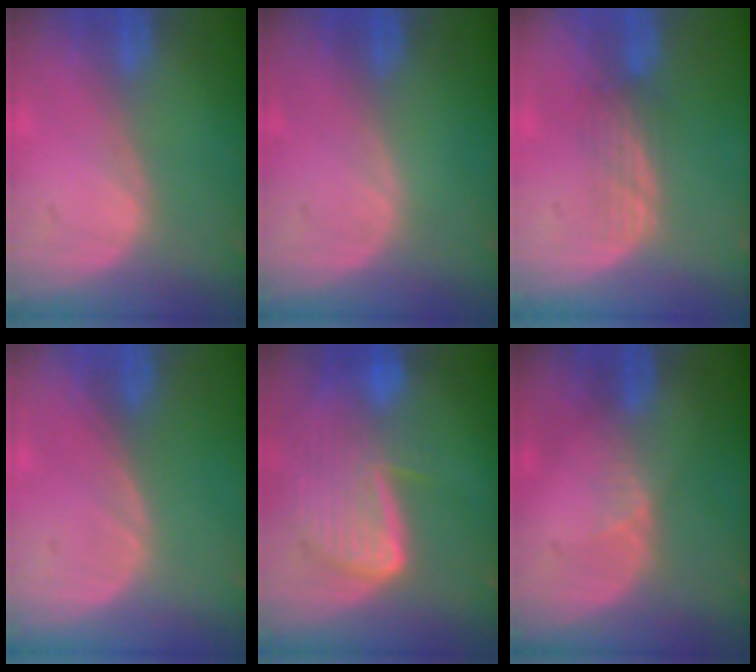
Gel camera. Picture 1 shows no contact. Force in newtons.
{"total": 0.0}
{"total": 2.9, "press": 2.6, "slide": 1.3}
{"total": 0.0}
{"total": 9.2, "press": 8.1, "slide": 4.5}
{"total": 2.0, "press": 1.6, "slide": 1.3}